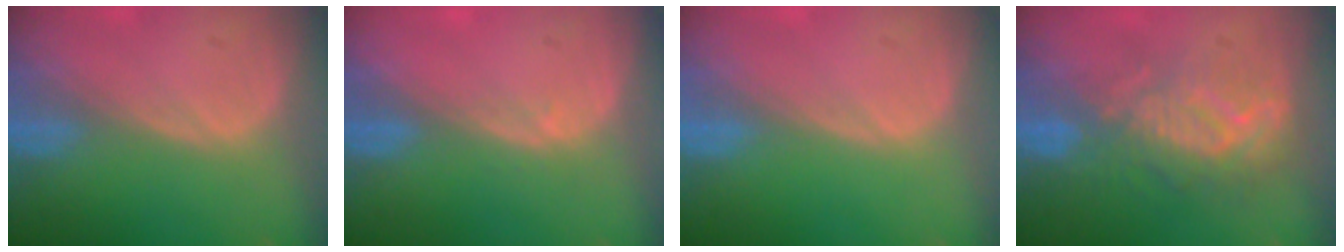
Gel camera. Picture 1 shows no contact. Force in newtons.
{"total": 0.8, "press": 0.6, "slide": 0.6}
{"total": 0.0}
{"total": 9.2, "press": 8.6, "slide": 3.3}